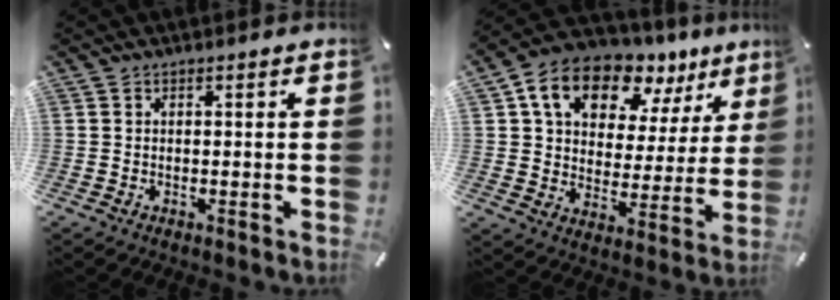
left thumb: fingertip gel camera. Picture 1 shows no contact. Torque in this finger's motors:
{"motor_torque": [2.41, 2.33, 1.69, -1.08, 0.36]}